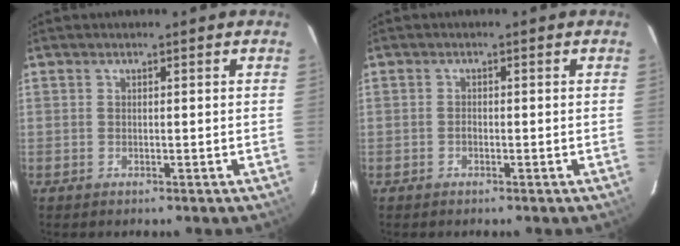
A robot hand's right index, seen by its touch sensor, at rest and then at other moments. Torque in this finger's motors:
{"motor_torque": [0.32, -0.03, 0.19, 0.01]}